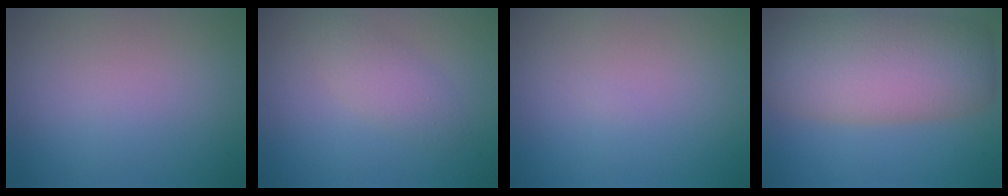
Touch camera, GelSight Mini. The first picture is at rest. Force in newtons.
{"total": 2.3, "press": 2.3, "slide": 0.2}
{"total": 0.0}
{"total": 9.1, "press": 9.1, "slide": 0.3}